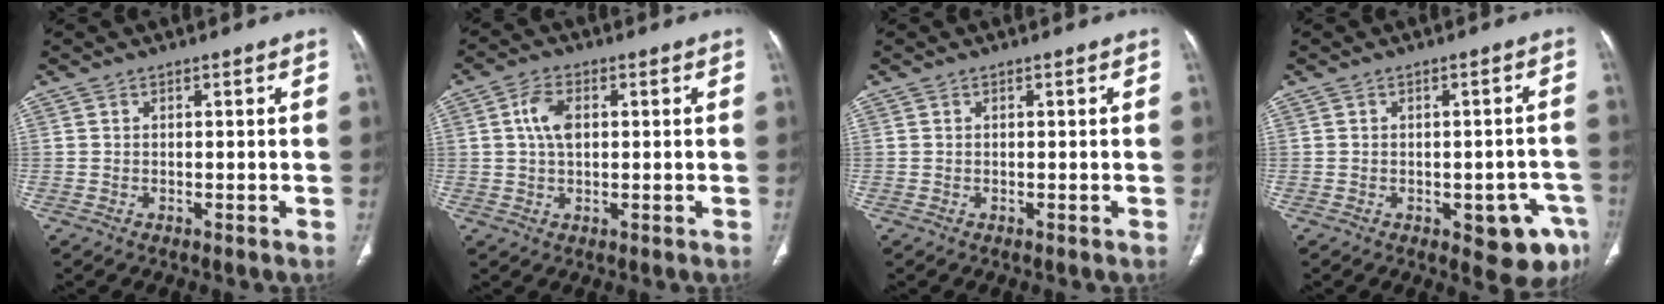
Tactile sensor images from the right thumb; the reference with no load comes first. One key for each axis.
{"total": 5.3, "fx": 1.0, "fy": 3.1, "fz": 4.1, "tx": -0.082, "ty": 0.005, "tz": 0.017}
{"total": 0.0}
{"total": 8.7, "fx": -3.8, "fy": 3.9, "fz": 6.8, "tx": -0.051, "ty": 0.016, "tz": -0.038}